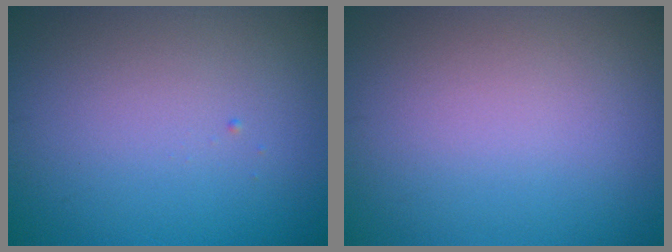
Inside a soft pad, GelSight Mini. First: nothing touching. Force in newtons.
{"total": 0.0}